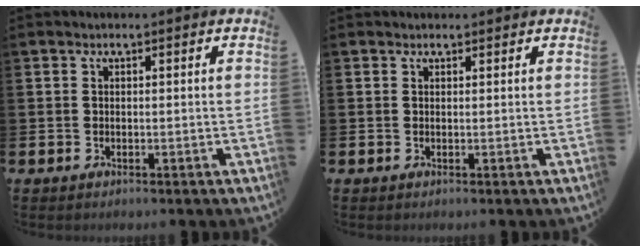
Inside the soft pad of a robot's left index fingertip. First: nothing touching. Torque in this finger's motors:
{"motor_torque": [0.90, -0.95, 0.21, 0.02]}